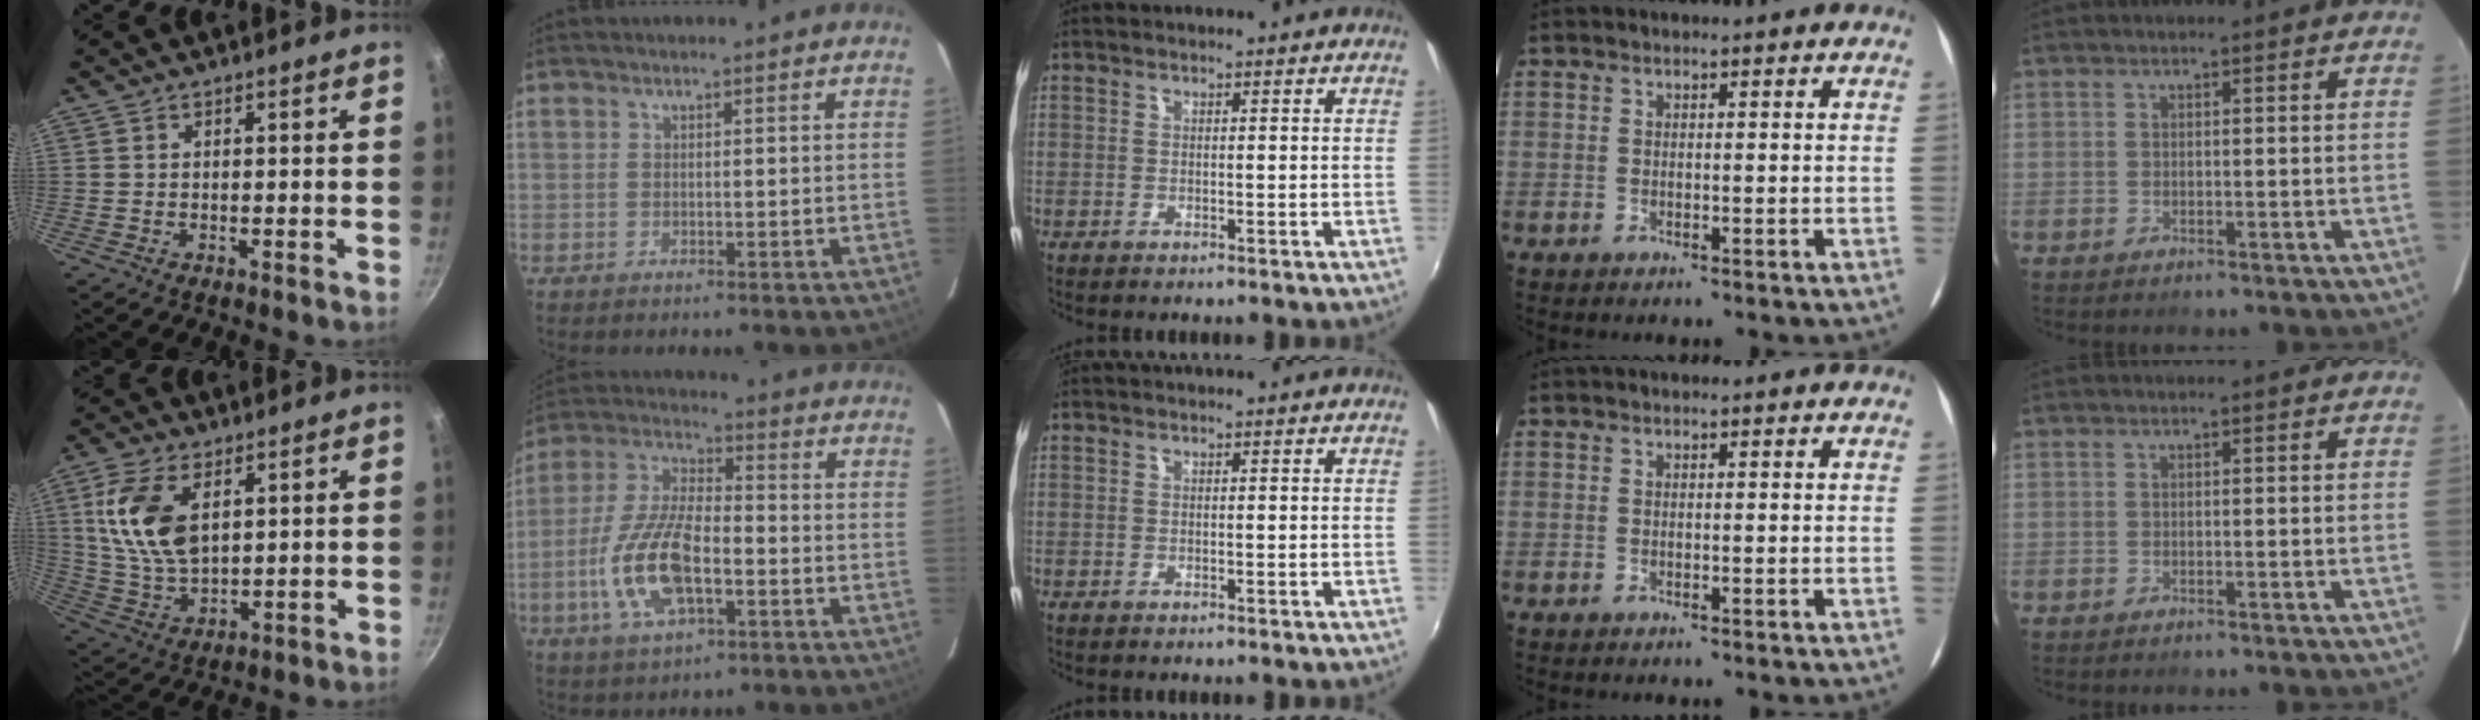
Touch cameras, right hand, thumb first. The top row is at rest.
{"thumb": {"total": 13.7, "force": [4.2, 7.8, 10.4], "torque": [-0.193, -0.018, 0.091]}, "index": {"total": 14.8, "force": [-4.5, 6.2, 12.7], "torque": [-0.274, -0.003, -0.084]}}